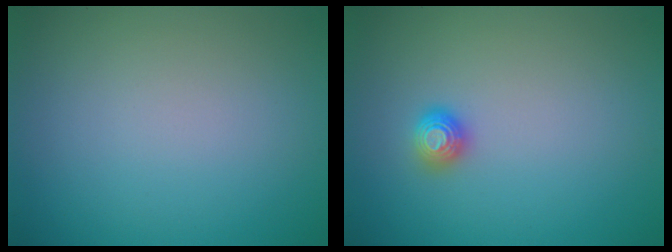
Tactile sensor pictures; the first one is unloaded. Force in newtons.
{"total": 1.1, "press": 1.1, "slide": 0.2}